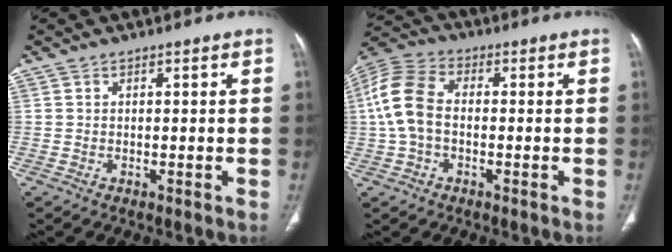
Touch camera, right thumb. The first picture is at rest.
{"total": 10.6, "force": [-0.3, 6.9, 8.0], "torque": [-0.171, 0.028, -0.016]}